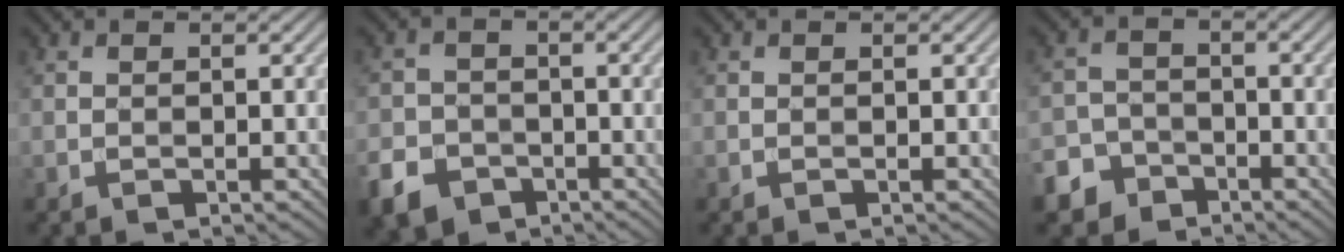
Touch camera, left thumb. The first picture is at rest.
{"total": 5.9, "force": [-3.6, 4.2, 2.2], "torque": [-0.053, -0.011, -0.073]}
{"total": 0.0}
{"total": 5.5, "force": [-3.9, 3.7, 1.1], "torque": [-0.009, -0.002, -0.085]}